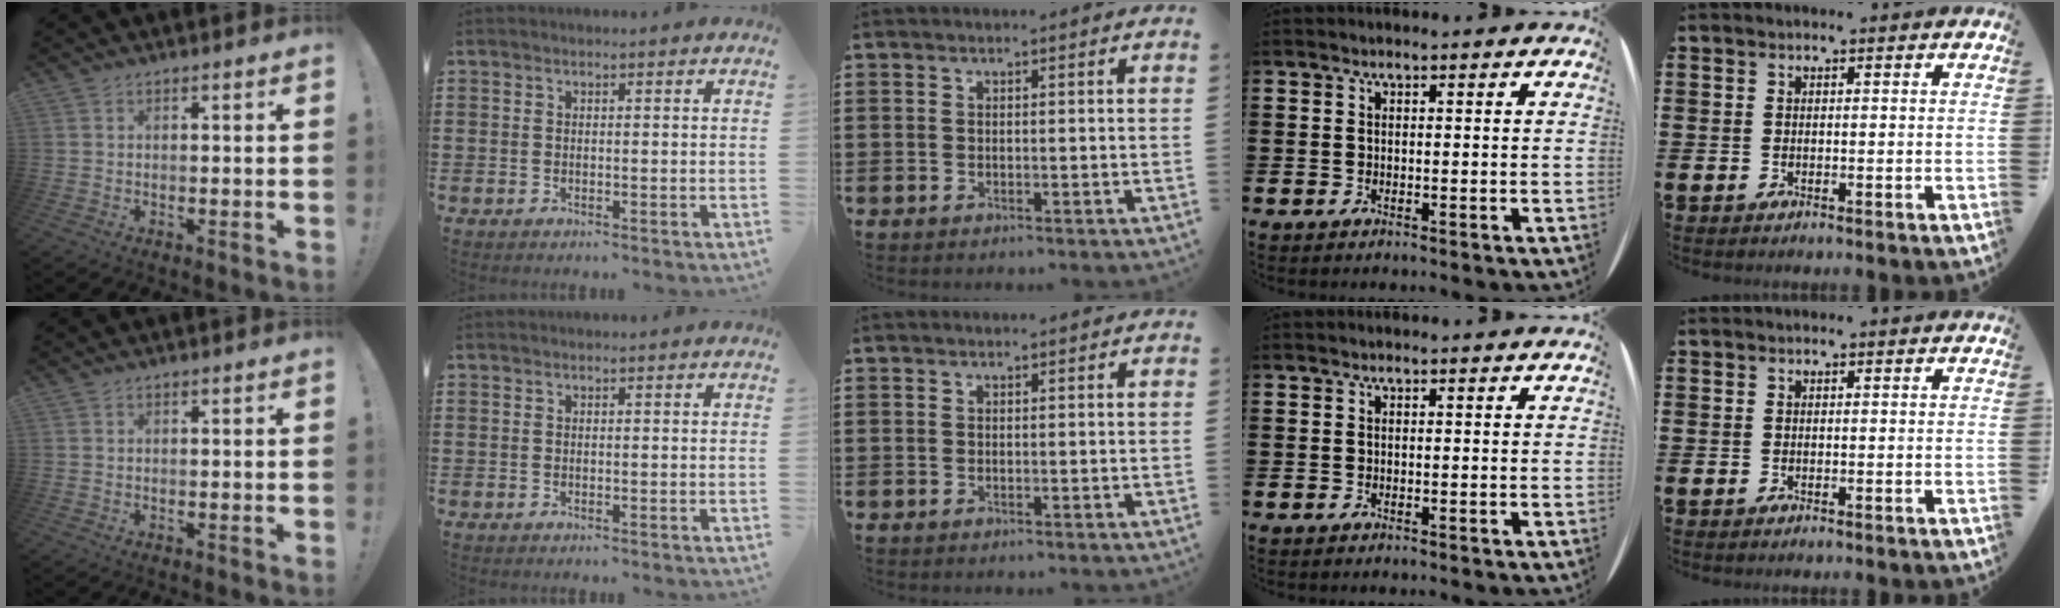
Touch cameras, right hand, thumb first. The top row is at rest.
{}